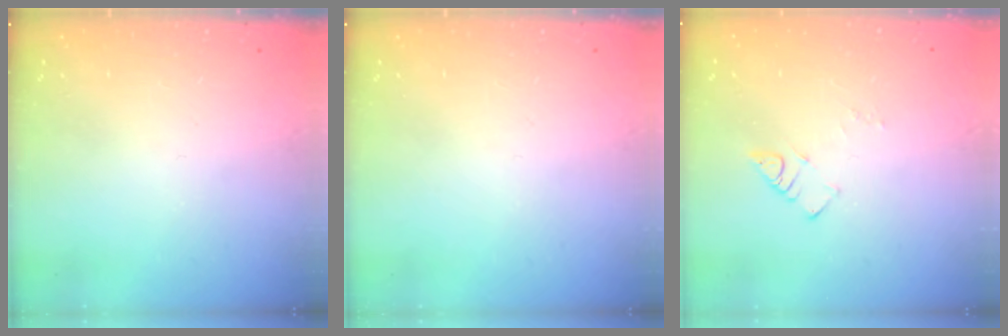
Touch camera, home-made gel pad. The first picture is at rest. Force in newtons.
{"total": 0.0}
{"total": 4.0, "press": 4.0, "slide": 0.4}